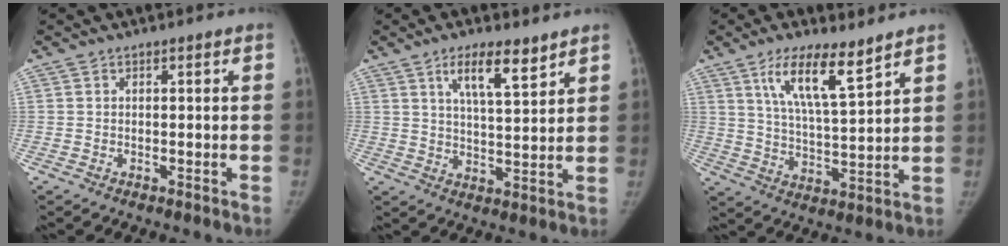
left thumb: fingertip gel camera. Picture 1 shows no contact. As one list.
[{"total": 8.4, "force": [5.3, 2.3, 6.2], "torque": [-0.093, -0.032, 0.092]}, {"total": 11.4, "force": [7.0, 2.7, 8.6], "torque": [-0.142, -0.040, 0.132]}]